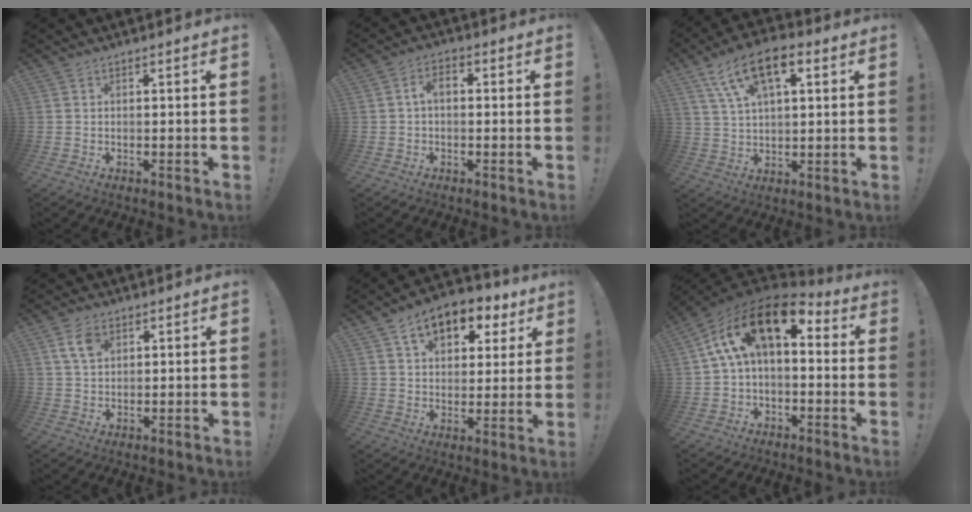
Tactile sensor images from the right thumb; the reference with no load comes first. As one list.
[{"total": 3.5, "force": [-0.2, 1.9, 3.0], "torque": [-0.051, 0.009, -0.007]}, {"total": 13.8, "force": [6.4, 6.8, 10.2], "torque": [-0.177, -0.014, 0.113]}, {"total": 5.9, "force": [2.6, 3.9, 3.7], "torque": [-0.064, 0.002, 0.050]}, {"total": 11.7, "force": [6.3, 7.5, 6.5], "torque": [-0.091, -0.037, 0.113]}, {"total": 16.6, "force": [6.5, 8.1, 13.0], "torque": [-0.239, -0.023, 0.118]}]